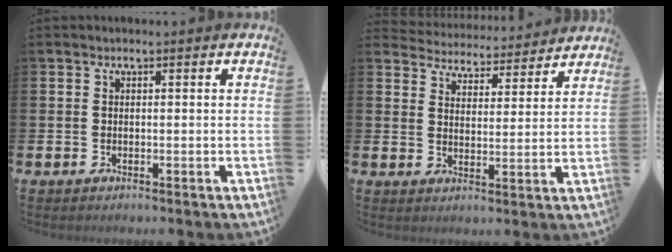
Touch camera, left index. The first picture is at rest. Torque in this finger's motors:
{"motor_torque": [0.37, -0.99, -0.32, -0.14]}